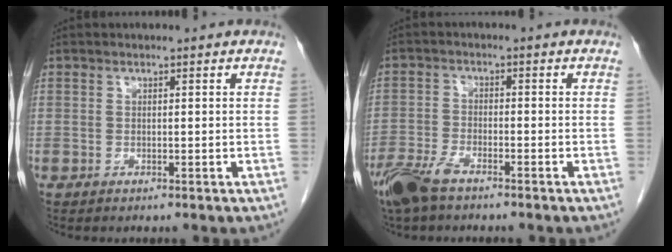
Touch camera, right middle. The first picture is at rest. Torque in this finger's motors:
{"motor_torque": [0.57, -0.54, 0.06, 0.05]}